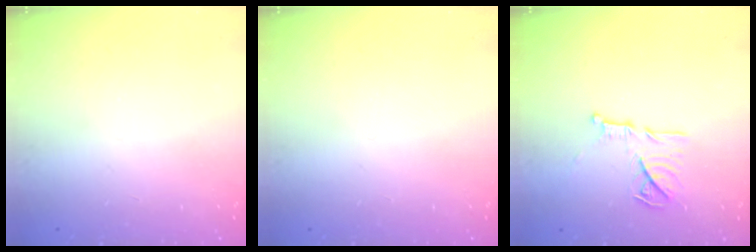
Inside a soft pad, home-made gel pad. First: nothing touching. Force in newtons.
{"total": 0.0}
{"total": 12.5, "press": 12.5, "slide": 0.8}